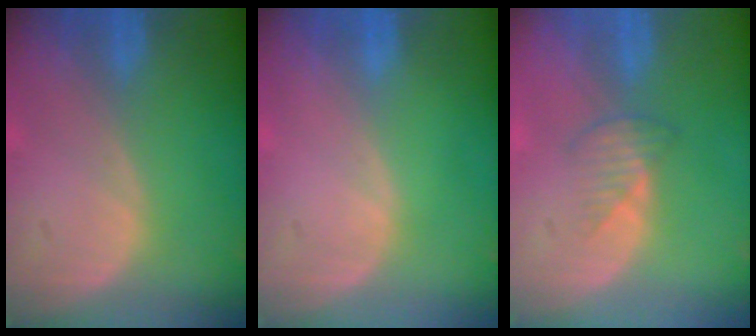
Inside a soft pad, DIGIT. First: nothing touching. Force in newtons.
{"total": 0.0}
{"total": 2.5, "press": 2.5, "slide": 0.3}